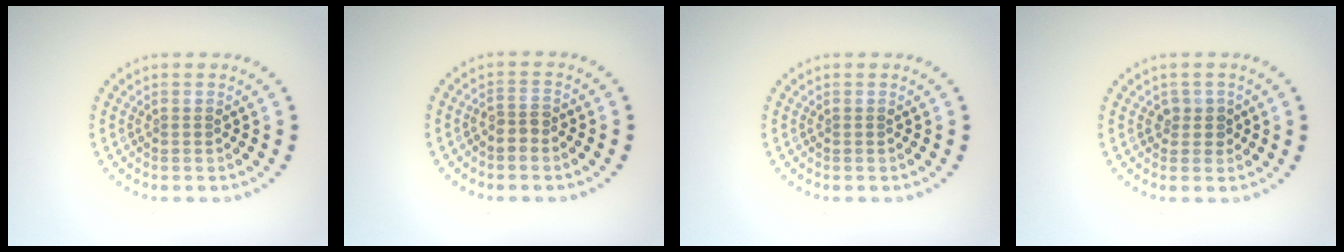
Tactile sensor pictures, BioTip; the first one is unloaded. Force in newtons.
{"total": 1.7, "press": 1.4, "slide": 1.0}
{"total": 0.0}
{"total": 1.5, "press": 1.3, "slide": 0.7}